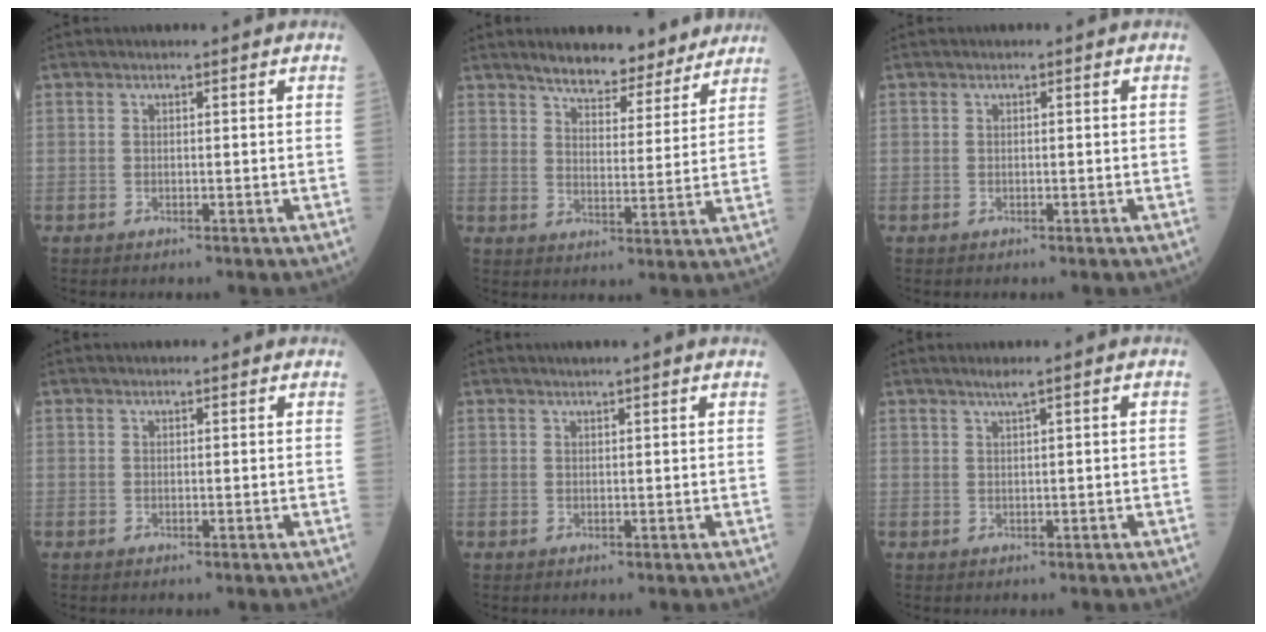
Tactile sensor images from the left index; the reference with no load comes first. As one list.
[{"total": 10.5, "force": [9.4, 3.0, 3.3], "torque": [-0.037, 0.002, 0.129]}, {"total": 0.0}, {"total": 1.2, "force": [1.0, 0.5, 0.2], "torque": [-0.009, 0.006, 0.008]}, {"total": 3.2, "force": [2.8, -0.4, 1.5], "torque": [-0.020, 0.019, 0.038]}, {"total": 1.4, "force": [0.9, -0.5, 0.9], "torque": [-0.025, -0.002, 0.025]}]